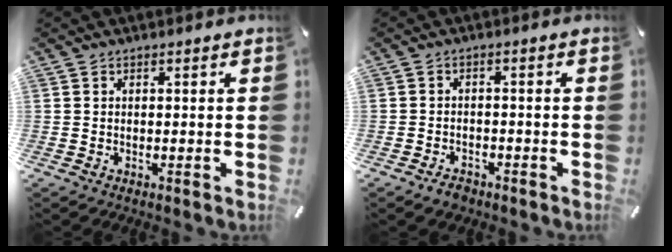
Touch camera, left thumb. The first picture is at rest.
{"total": 2.6, "force": [-2.1, 1.4, 0.9], "torque": [-0.016, 0.012, -0.042]}